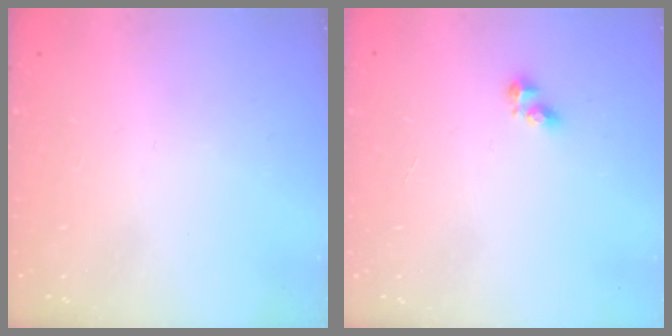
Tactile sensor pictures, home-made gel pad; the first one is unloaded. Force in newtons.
{"total": 3.9, "press": 3.9, "slide": 0.5}